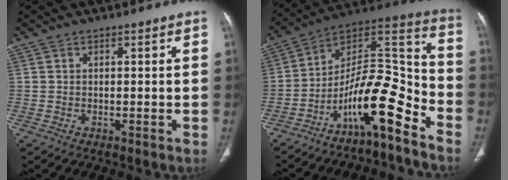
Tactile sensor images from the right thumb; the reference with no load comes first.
{"total": 16.7, "force": [-10.2, 4.8, 12.3], "torque": [-0.181, 0.113, -0.176]}